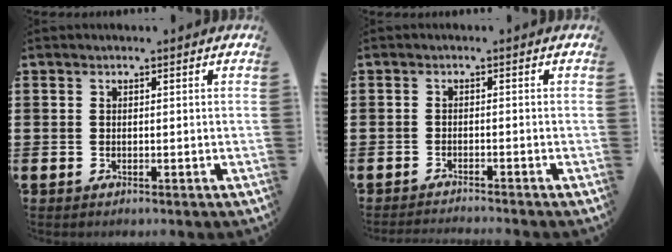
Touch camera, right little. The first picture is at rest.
{"total": 1.3, "force": [-1.3, -0.2, 0.1], "torque": [-0.002, 0.001, -0.026]}